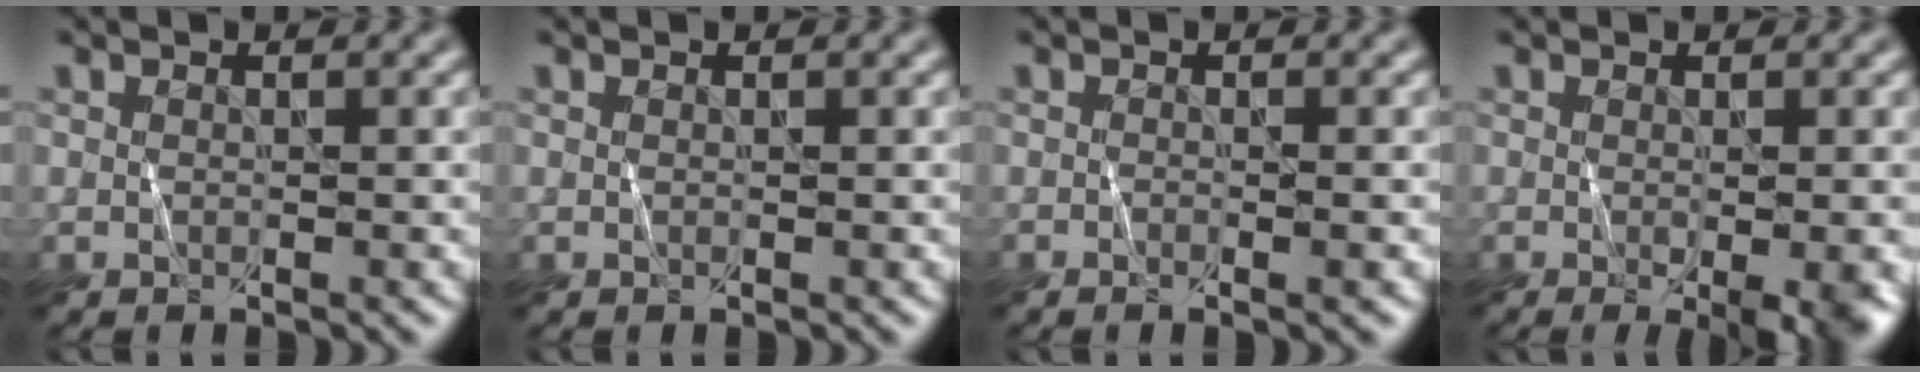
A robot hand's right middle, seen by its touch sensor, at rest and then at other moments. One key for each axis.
{"total": 0.0}
{"total": 0.7, "fx": -0.3, "fy": 0.1, "fz": 0.6, "tx": 0.000, "ty": 0.001, "tz": -0.007}
{"total": 4.3, "fx": -1.0, "fy": 1.1, "fz": 4.0, "tx": -0.042, "ty": -0.009, "tz": -0.006}